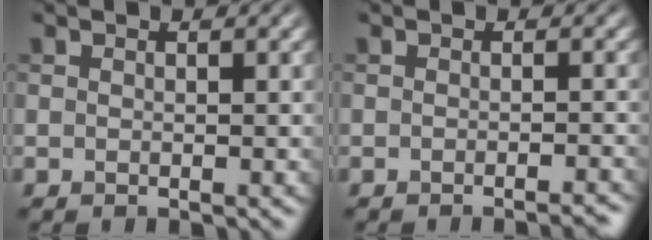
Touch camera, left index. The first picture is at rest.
{"total": 1.9, "force": [-1.4, 0.4, 1.3], "torque": [-0.003, 0.003, -0.024]}